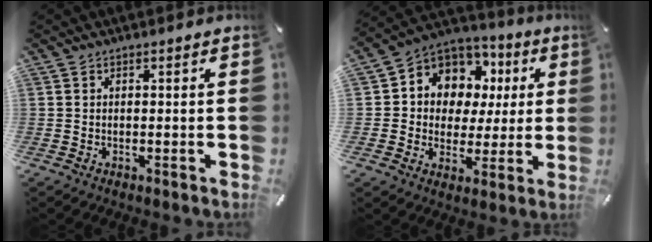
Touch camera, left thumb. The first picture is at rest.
{"total": 8.9, "force": [3.1, 8.2, 1.7], "torque": [-0.048, -0.029, 0.063]}